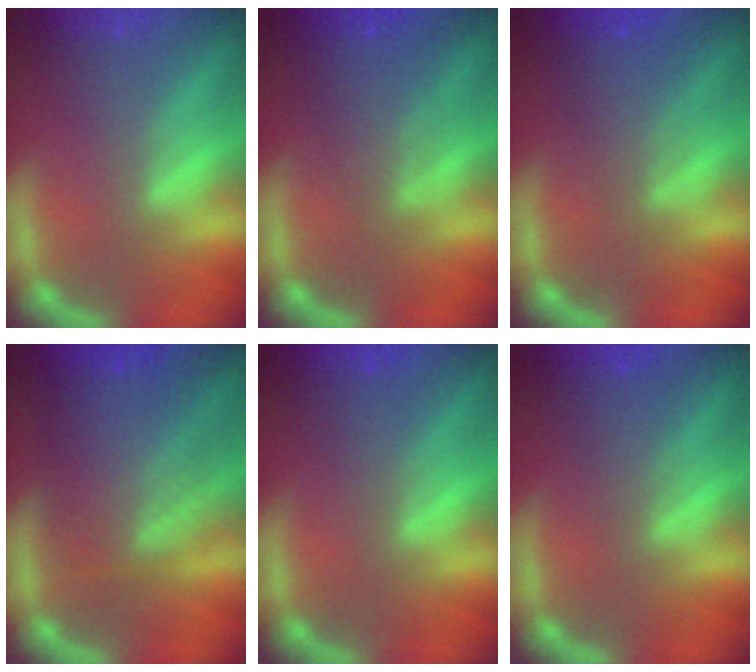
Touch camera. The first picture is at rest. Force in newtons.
{"total": 3.5}
{"total": 3.0}
{"total": 8.0}
{"total": 1.5}
{"total": 1.9}